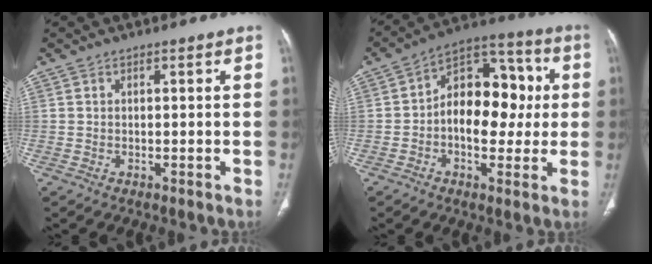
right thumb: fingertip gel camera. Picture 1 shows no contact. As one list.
[{"total": 15.7, "force": [0.1, 10.1, 12.1], "torque": [-0.134, 0.038, -0.004]}]